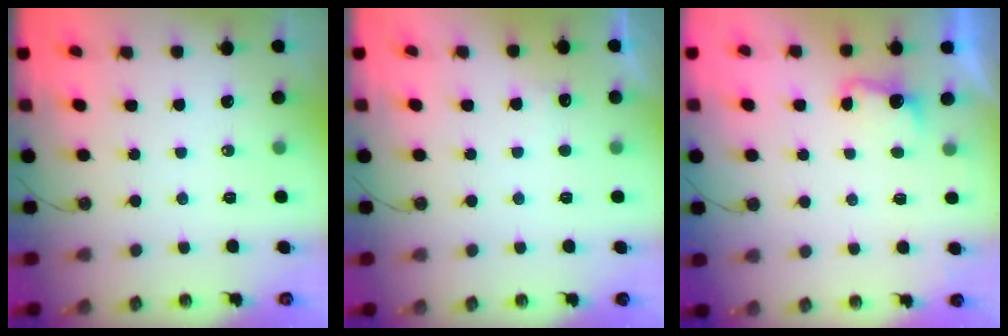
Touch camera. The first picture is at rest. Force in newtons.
{"total": 4.2, "press": 4.0, "slide": 1.3}
{"total": 3.9, "press": 3.8, "slide": 1.0}